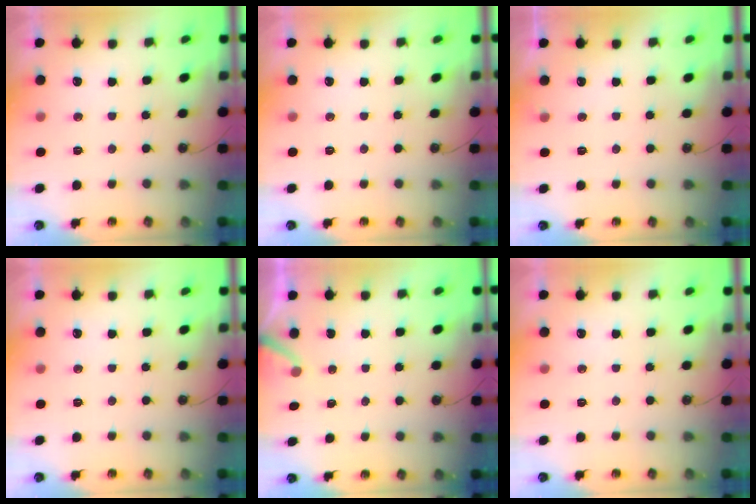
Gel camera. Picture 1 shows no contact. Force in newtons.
{"total": 0.0}
{"total": 1.8, "press": 1.8, "slide": 0.1}
{"total": 0.0}
{"total": 2.5, "press": 2.5, "slide": 0.2}
{"total": 0.0}